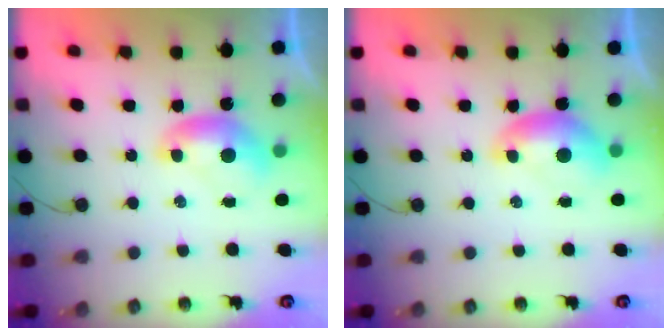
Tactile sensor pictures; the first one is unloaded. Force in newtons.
{"total": 0.6, "press": 0.5, "slide": 0.3}